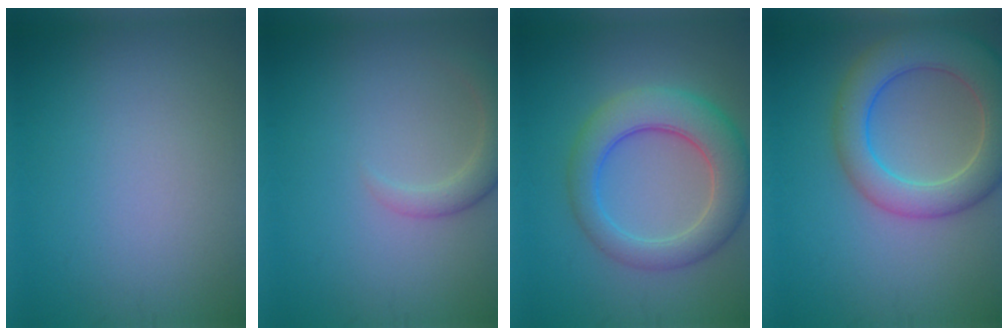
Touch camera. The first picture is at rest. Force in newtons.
{"total": 2.6, "press": 2.5, "slide": 0.4}
{"total": 6.8, "press": 6.8, "slide": 0.3}
{"total": 7.8, "press": 7.8, "slide": 0.5}